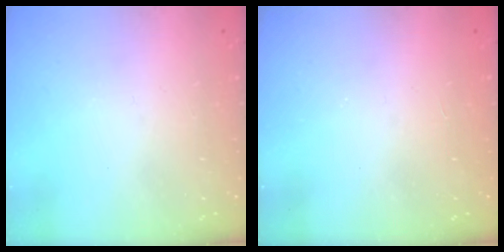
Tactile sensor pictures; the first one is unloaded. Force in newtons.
{"total": 1.2, "press": 1.1, "slide": 0.2}